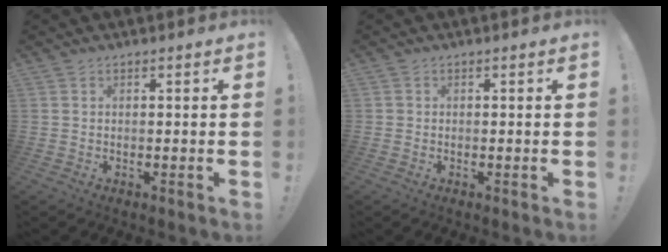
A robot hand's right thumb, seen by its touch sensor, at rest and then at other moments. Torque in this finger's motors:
{"motor_torque": [-0.01, 0.13, -0.09, 0.01, 0.00]}